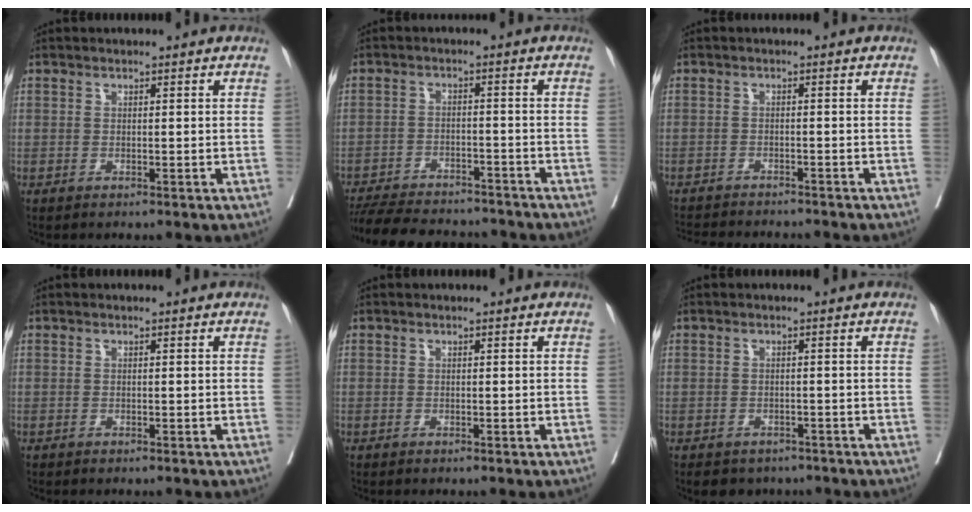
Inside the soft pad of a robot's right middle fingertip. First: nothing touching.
{"total": 15.6, "force": [-14.2, 3.9, 5.2], "torque": [-0.114, -0.005, -0.201]}
{"total": 10.0, "force": [-9.4, 1.5, 3.1], "torque": [-0.048, -0.007, -0.127]}
{"total": 0.0}
{"total": 0.0}
{"total": 4.7, "force": [-3.9, 2.6, 0.6], "torque": [0.003, 0.006, -0.049]}